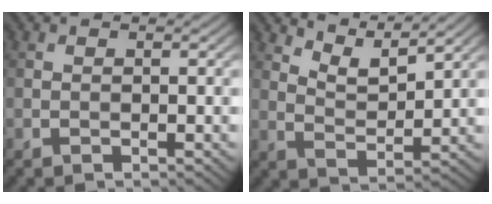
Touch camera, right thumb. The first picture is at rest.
{"total": 5.8, "force": [4.8, 1.3, 2.9], "torque": [-0.067, -0.006, 0.093]}